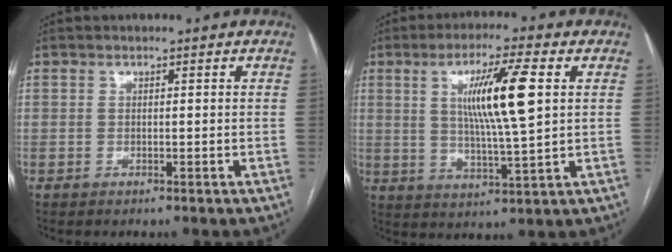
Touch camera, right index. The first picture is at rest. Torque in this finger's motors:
{"motor_torque": [0.54, 0.08, 0.47, 0.18]}